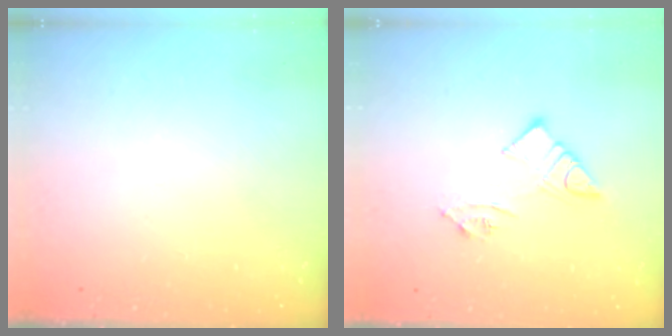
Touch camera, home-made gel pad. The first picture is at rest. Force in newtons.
{"total": 8.4, "press": 8.4, "slide": 0.6}